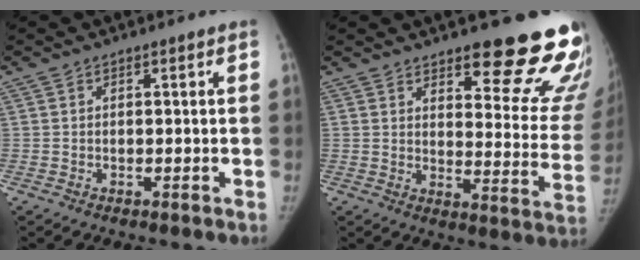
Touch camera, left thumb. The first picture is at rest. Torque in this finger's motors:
{"motor_torque": [1.60, 1.70, 1.01, -1.33, 0.22]}